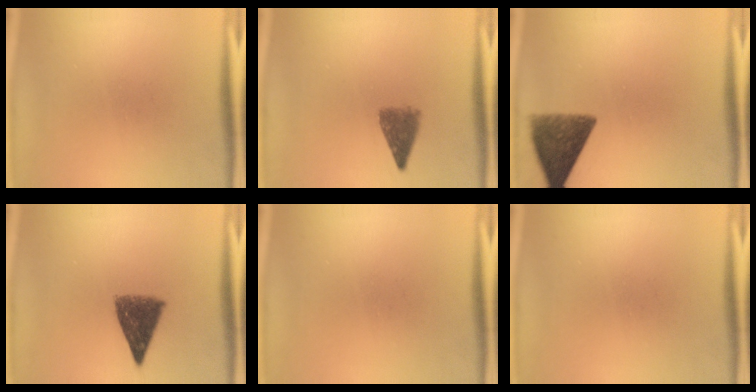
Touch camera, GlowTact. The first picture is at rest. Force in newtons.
{"total": 3.9}
{"total": 10.0}
{"total": 7.9}
{"total": 0.0}
{"total": 0.0}